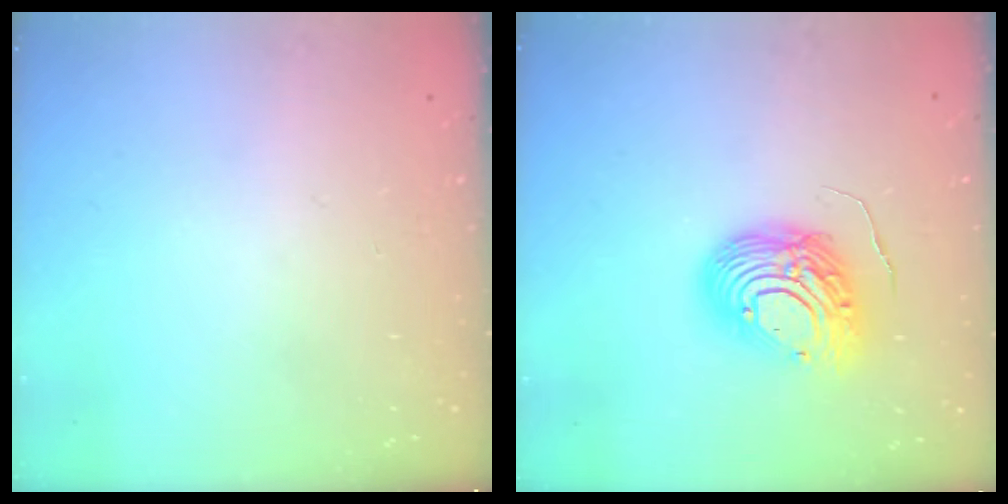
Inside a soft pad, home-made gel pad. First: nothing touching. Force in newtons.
{"total": 12.0, "press": 12.0, "slide": 1.1}